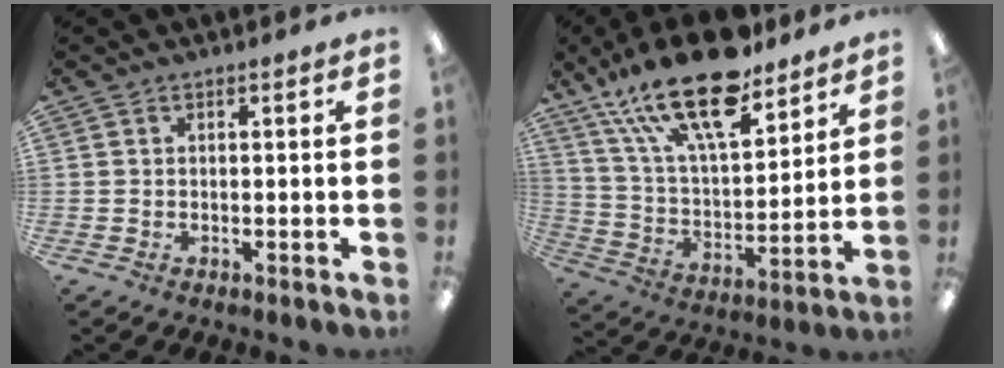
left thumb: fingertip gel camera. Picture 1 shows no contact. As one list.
[{"total": 22.3, "force": [15.7, 8.2, 13.6], "torque": [-0.251, -0.087, 0.271]}]